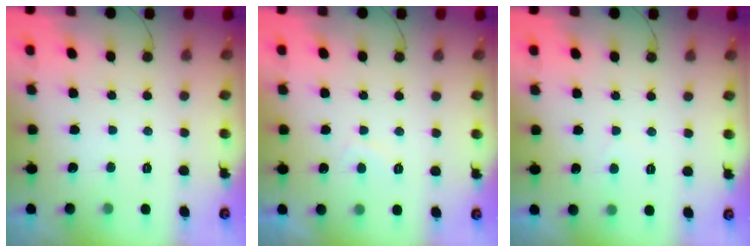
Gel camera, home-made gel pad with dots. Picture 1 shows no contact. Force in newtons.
{"total": 1.1, "press": 0.9, "slide": 0.6}
{"total": 3.0, "press": 3.0, "slide": 0.3}